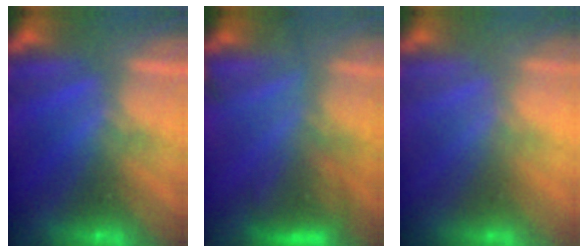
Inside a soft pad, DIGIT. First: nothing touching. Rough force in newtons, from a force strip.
{"total": 11.8}
{"total": 2.5}